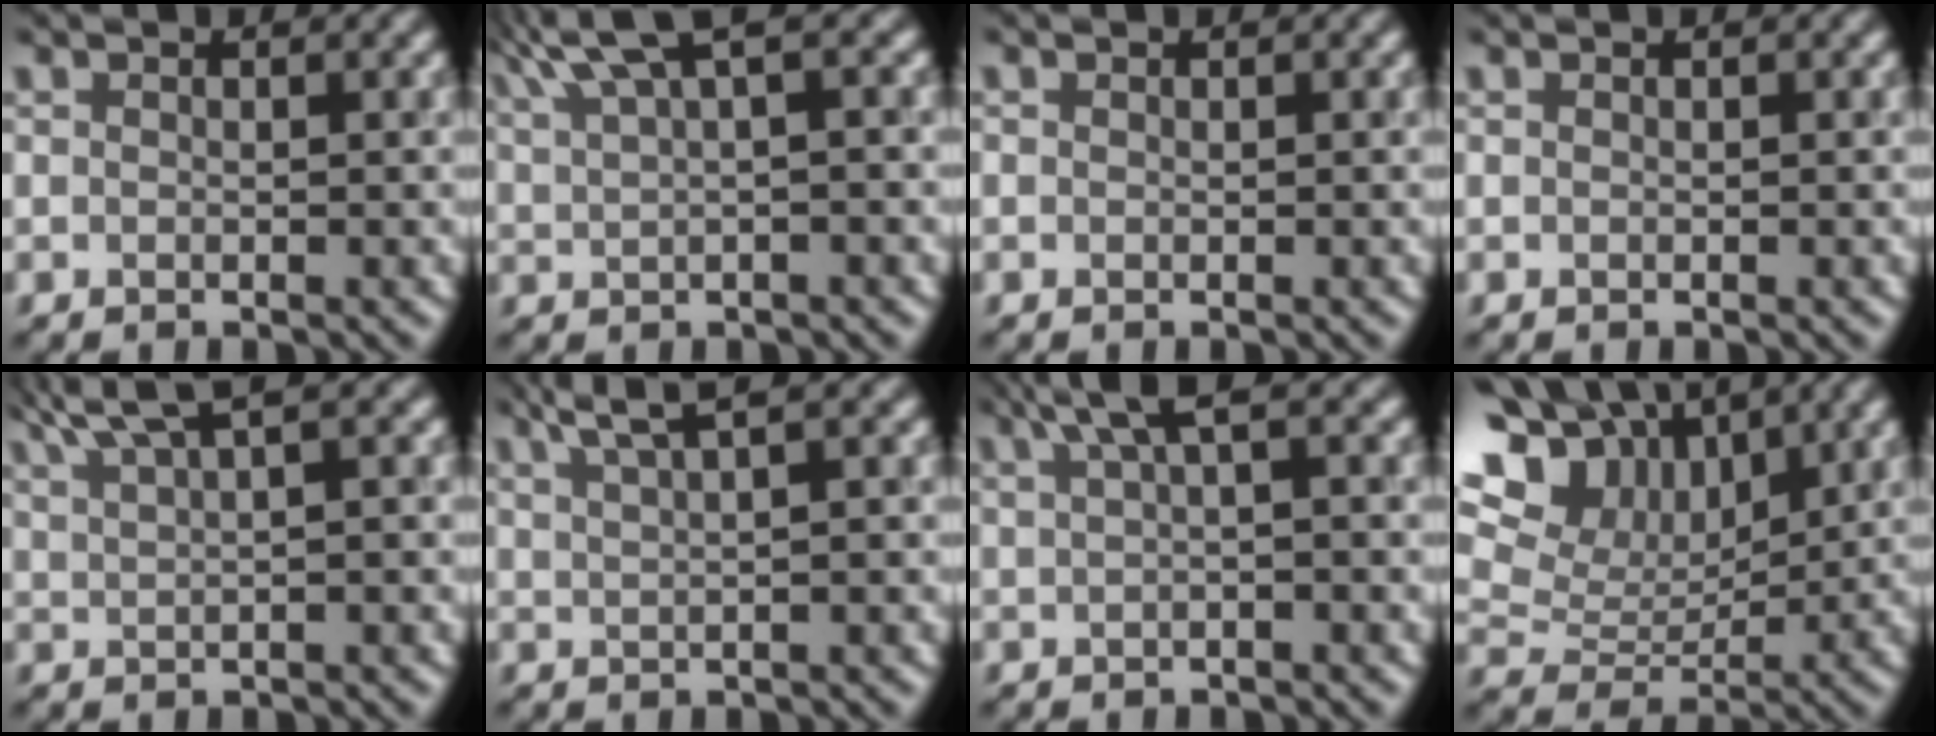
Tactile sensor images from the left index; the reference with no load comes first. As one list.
[{"total": 4.3, "force": [2.8, 0.7, 3.2], "torque": [-0.050, 0.022, 0.051]}, {"total": 0.0}, {"total": 0.0}, {"total": 4.2, "force": [3.3, 0.5, 2.6], "torque": [-0.039, 0.016, 0.055]}, {"total": 3.4, "force": [2.6, 0.3, 2.2], "torque": [-0.027, 0.013, 0.046]}, {"total": 3.0, "force": [1.5, 0.4, 2.5], "torque": [-0.037, 0.010, 0.027]}, {"total": 15.2, "force": [8.3, 10.1, 7.8], "torque": [-0.171, 0.045, 0.140]}]